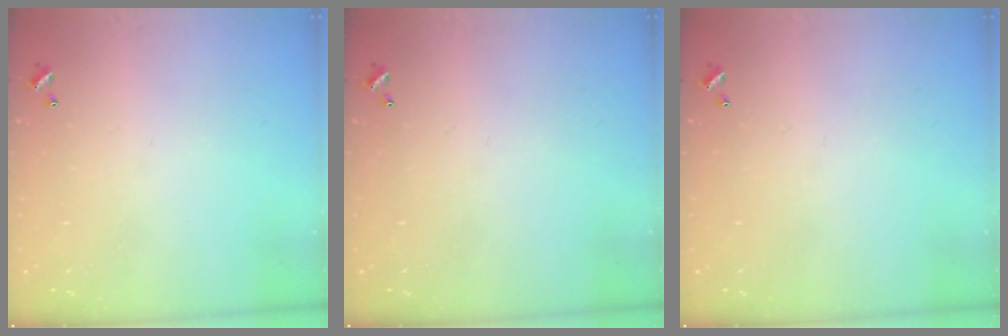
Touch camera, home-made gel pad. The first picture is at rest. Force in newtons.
{"total": 0.0}
{"total": 0.0}